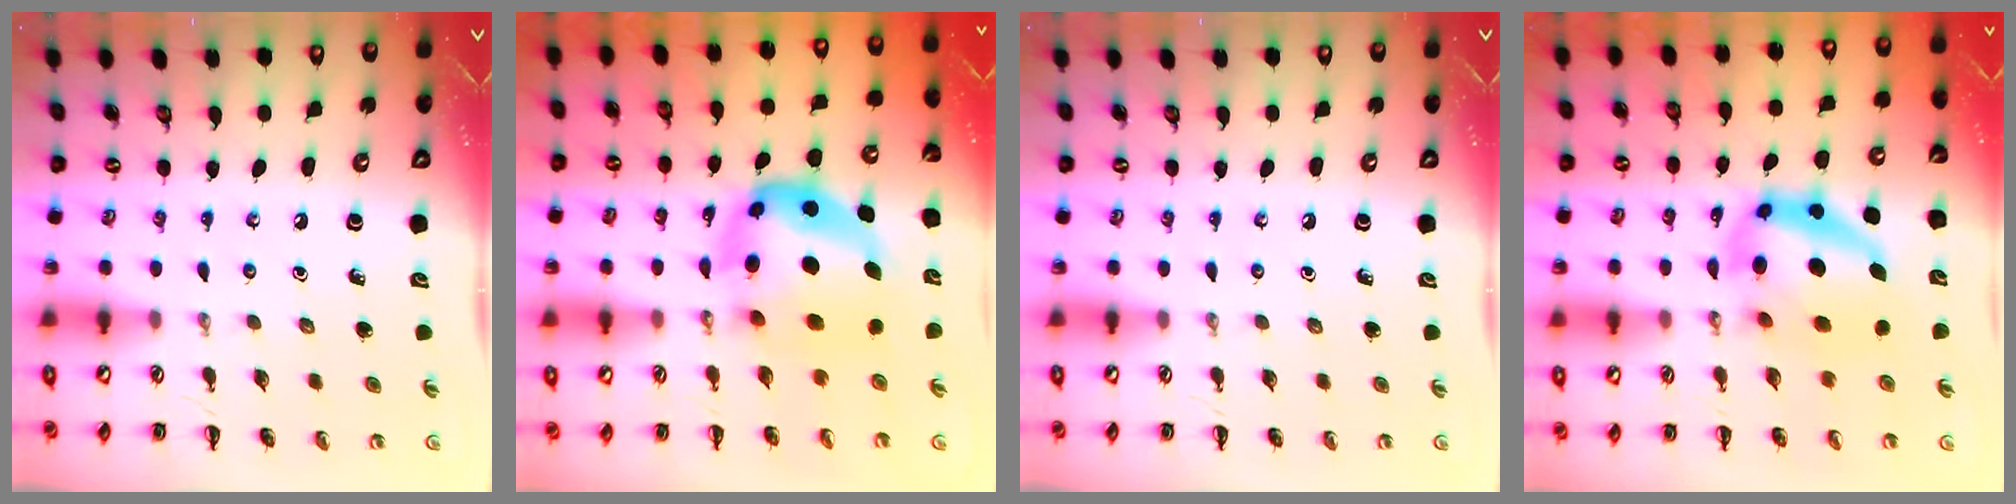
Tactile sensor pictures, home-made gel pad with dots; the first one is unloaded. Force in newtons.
{"total": 7.4, "press": 7.2, "slide": 1.6}
{"total": 0.0}
{"total": 8.8, "press": 8.5, "slide": 2.0}